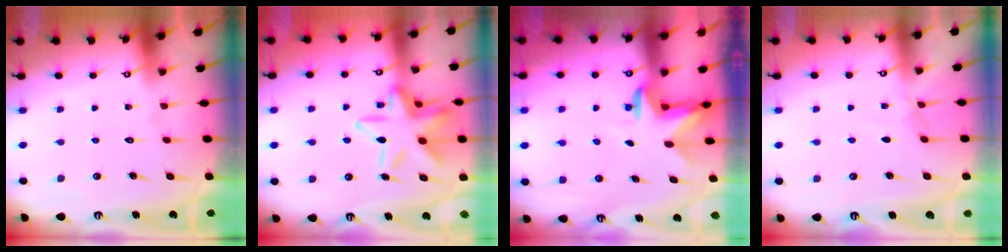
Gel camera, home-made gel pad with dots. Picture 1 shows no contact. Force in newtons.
{"total": 17.1, "press": 17.1, "slide": 1.5}
{"total": 3.1, "press": 3.0, "slide": 0.7}
{"total": 4.2, "press": 4.1, "slide": 0.4}